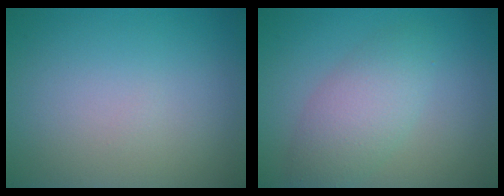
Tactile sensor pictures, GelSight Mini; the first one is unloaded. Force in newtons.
{"total": 4.0, "press": 4.0, "slide": 0.0}